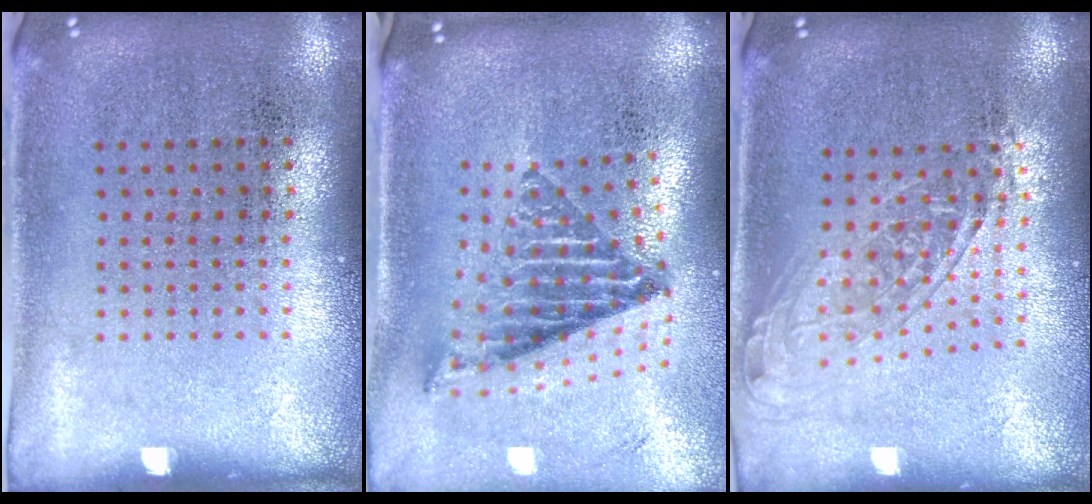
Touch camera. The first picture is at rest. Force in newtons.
{"total": 1.9, "press": 1.4, "slide": 1.2}
{"total": 1.5, "press": 1.2, "slide": 0.9}